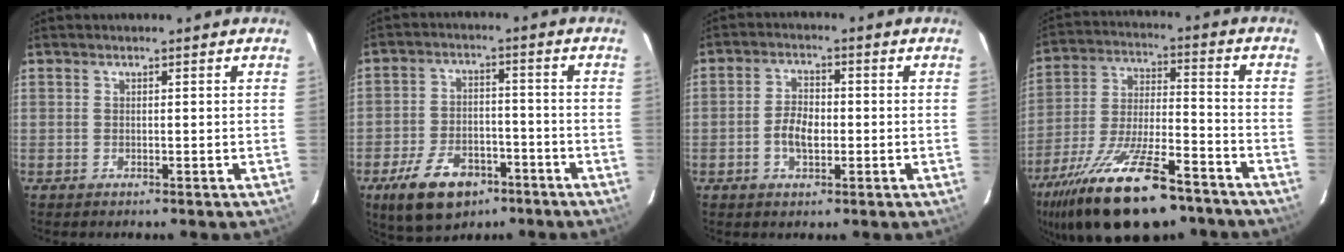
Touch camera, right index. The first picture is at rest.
{"total": 13.1, "force": [-7.7, 7.7, 7.3], "torque": [-0.160, 0.003, -0.121]}
{"total": 5.1, "force": [-1.3, 2.9, 4.0], "torque": [-0.081, 0.005, -0.022]}
{"total": 23.8, "force": [-16.7, 7.7, 15.1], "torque": [-0.290, -0.044, -0.269]}